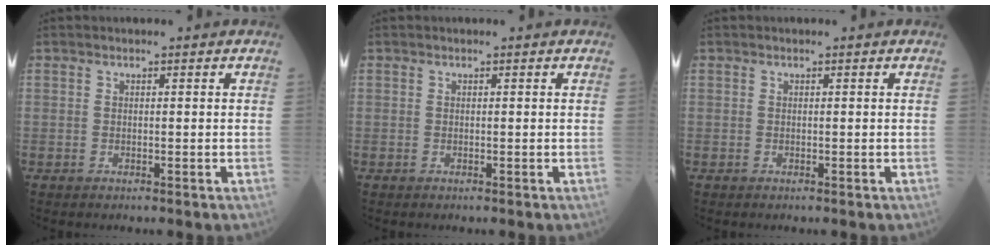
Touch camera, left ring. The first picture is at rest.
{"total": 0.0}
{"total": 0.0}